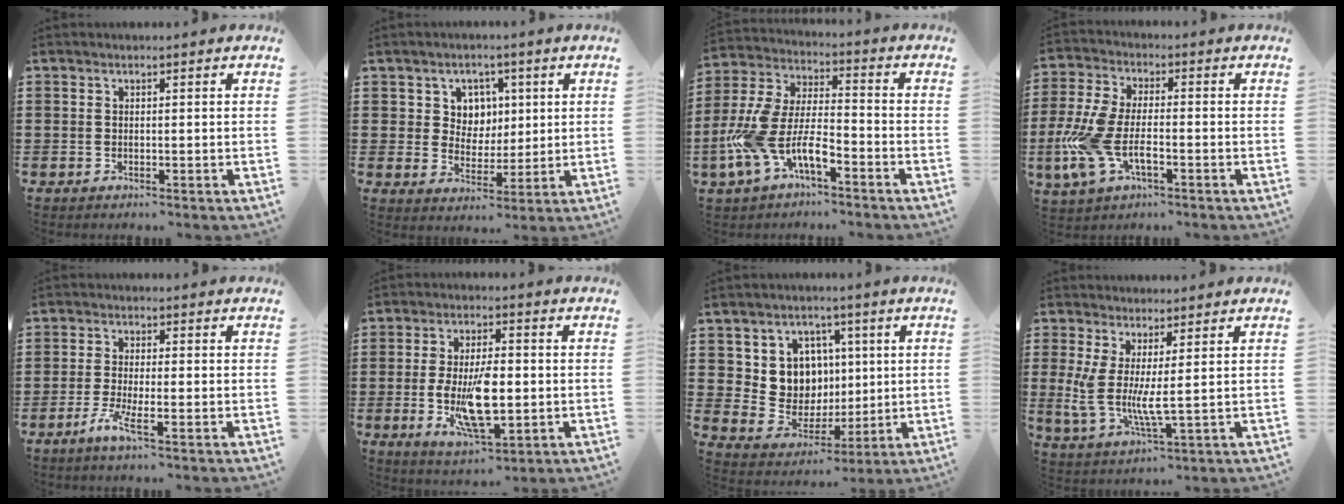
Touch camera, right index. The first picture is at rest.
{"total": 5.1, "force": [1.9, 4.5, 1.3], "torque": [-0.042, 0.009, 0.030]}
{"total": 9.6, "force": [-4.7, 3.8, 7.4], "torque": [-0.200, -0.018, -0.100]}
{"total": 8.7, "force": [-2.5, 4.3, 7.2], "torque": [-0.188, -0.013, -0.052]}
{"total": 4.2, "force": [-2.1, 0.6, 3.6], "torque": [-0.081, -0.009, -0.042]}
{"total": 10.3, "force": [-1.4, 4.0, 9.4], "torque": [-0.193, -0.014, -0.028]}
{"total": 8.3, "force": [2.3, 7.7, 2.3], "torque": [-0.073, -0.013, 0.048]}
{"total": 6.3, "force": [1.1, 1.2, 6.1], "torque": [-0.141, -0.016, 0.017]}